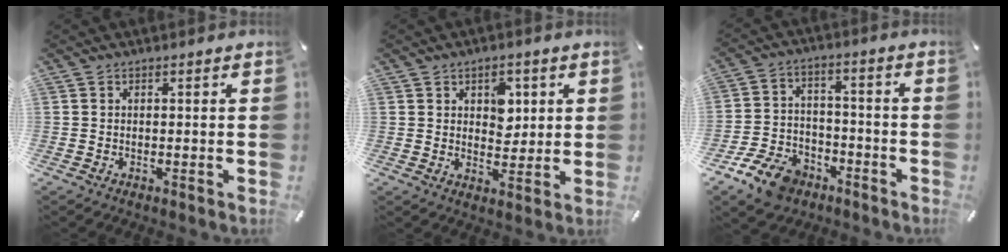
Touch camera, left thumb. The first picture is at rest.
{"total": 5.9, "force": [2.2, 4.5, 3.1], "torque": [-0.025, -0.007, 0.028]}
{"total": 11.3, "force": [-7.4, 7.0, 4.7], "torque": [-0.083, 0.057, -0.132]}